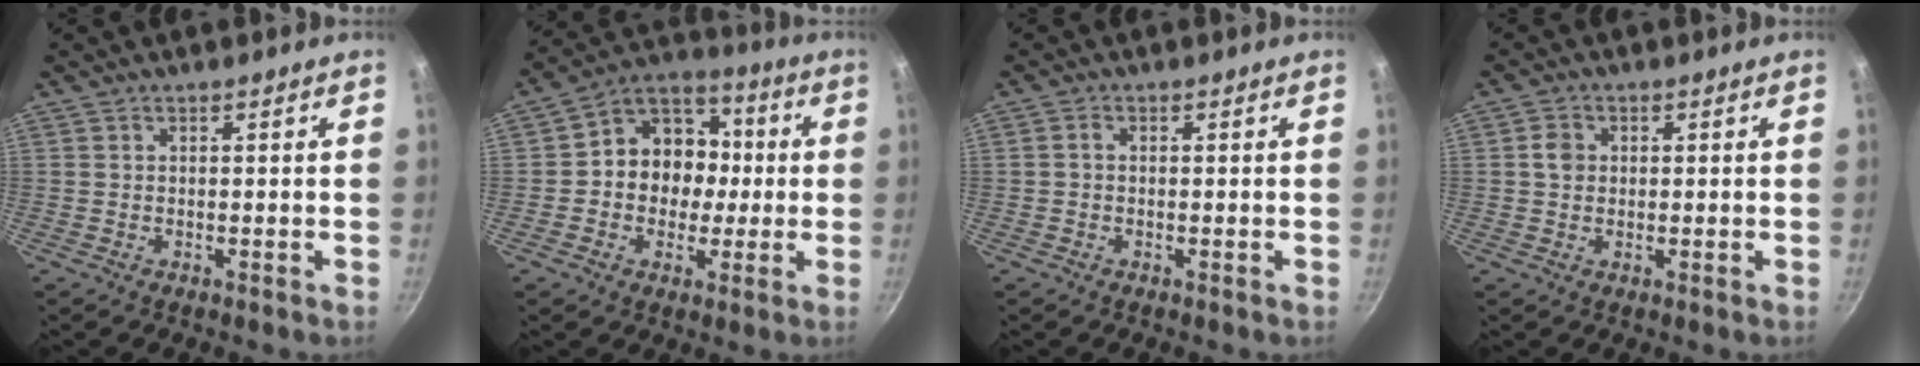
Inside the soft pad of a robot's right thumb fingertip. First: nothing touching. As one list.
[{"total": 12.9, "force": [-0.3, 11.1, 6.7], "torque": [-0.052, 0.031, -0.025]}, {"total": 1.1, "force": [-0.1, 0.8, 0.7], "torque": [-0.011, 0.007, -0.003]}, {"total": 2.9, "force": [0.4, 2.5, 1.4], "torque": [-0.015, 0.005, 0.002]}]